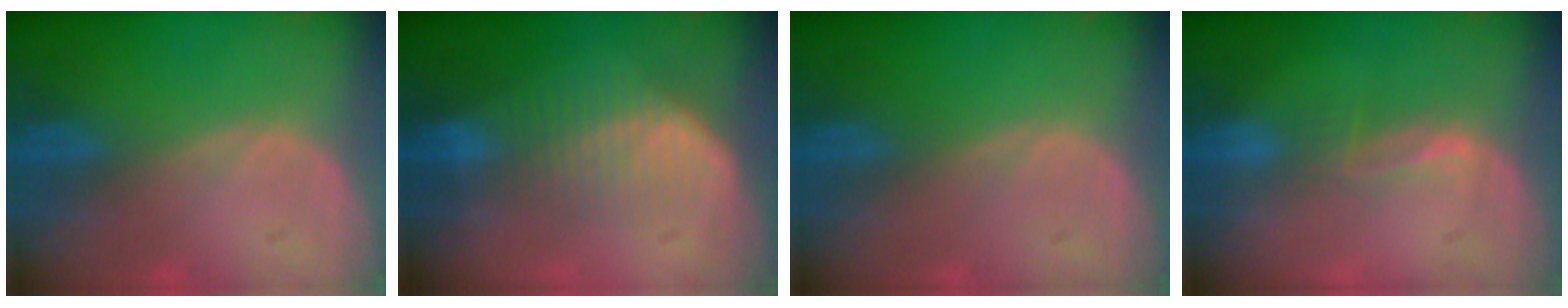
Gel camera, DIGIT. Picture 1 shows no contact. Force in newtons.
{"total": 6.7, "press": 6.2, "slide": 2.4}
{"total": 0.0}
{"total": 2.2, "press": 1.7, "slide": 1.4}